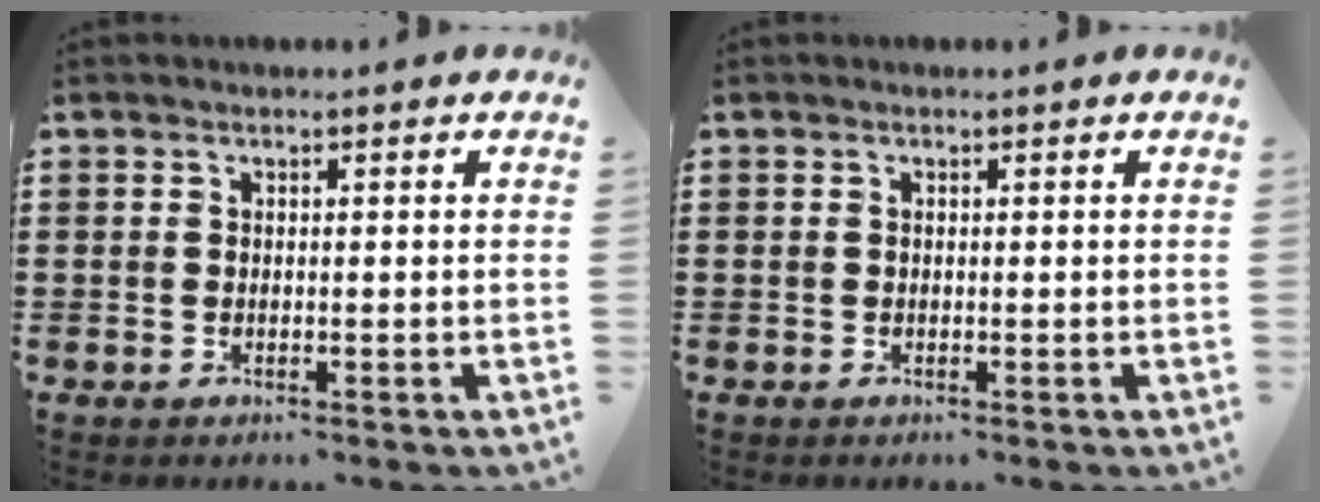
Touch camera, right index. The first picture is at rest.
{"total": 0.0}